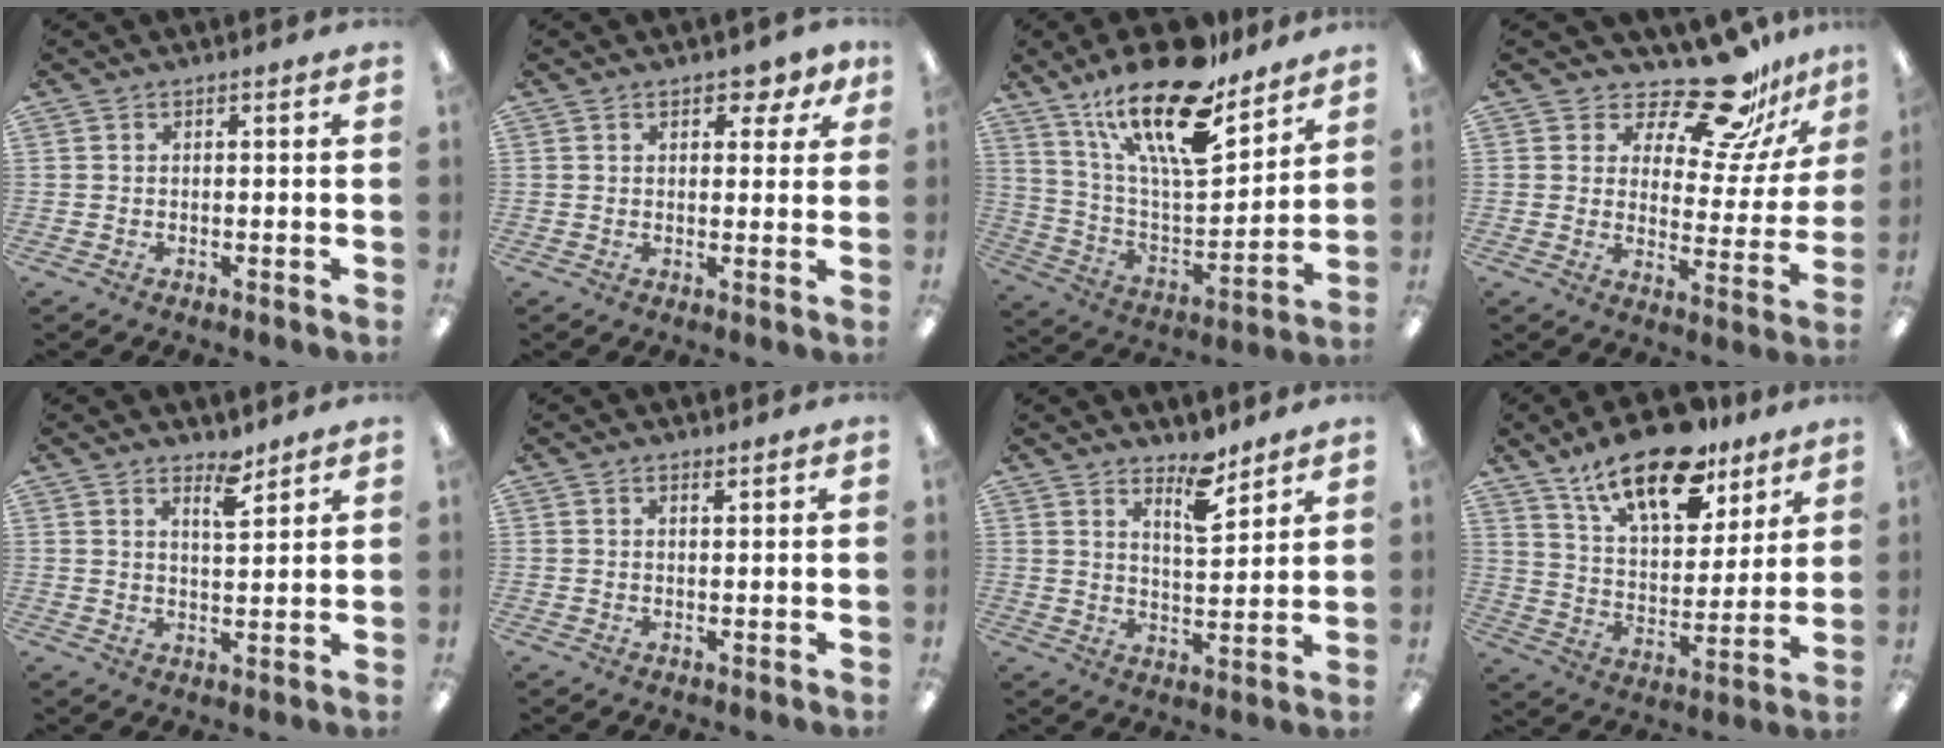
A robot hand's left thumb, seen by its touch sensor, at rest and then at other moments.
{"total": 5.0, "force": [2.8, 2.5, 3.2], "torque": [-0.037, -0.006, 0.044]}
{"total": 23.3, "force": [16.3, 7.8, 14.8], "torque": [-0.264, -0.102, 0.275]}
{"total": 18.7, "force": [14.6, 6.4, 9.8], "torque": [-0.157, -0.098, 0.247]}
{"total": 5.0, "force": [3.9, 1.3, 2.7], "torque": [-0.032, -0.026, 0.064]}
{"total": 1.1, "force": [1.0, 0.2, 0.5], "torque": [-0.010, -0.002, 0.018]}
{"total": 7.9, "force": [6.2, 2.6, 4.3], "torque": [-0.053, -0.045, 0.102]}
{"total": 19.8, "force": [13.9, 8.5, 11.2], "torque": [-0.187, -0.071, 0.240]}